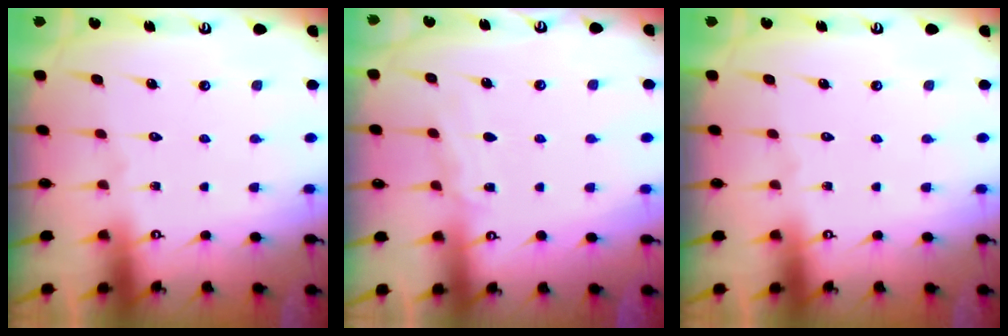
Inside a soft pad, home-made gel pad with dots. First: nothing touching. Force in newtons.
{"total": 5.1, "press": 5.0, "slide": 0.6}
{"total": 0.0}